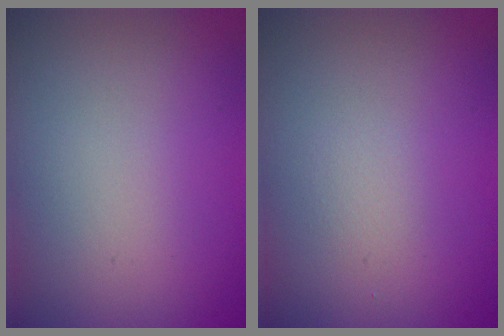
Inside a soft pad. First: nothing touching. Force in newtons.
{"total": 0.6, "press": 0.6, "slide": 0.0}